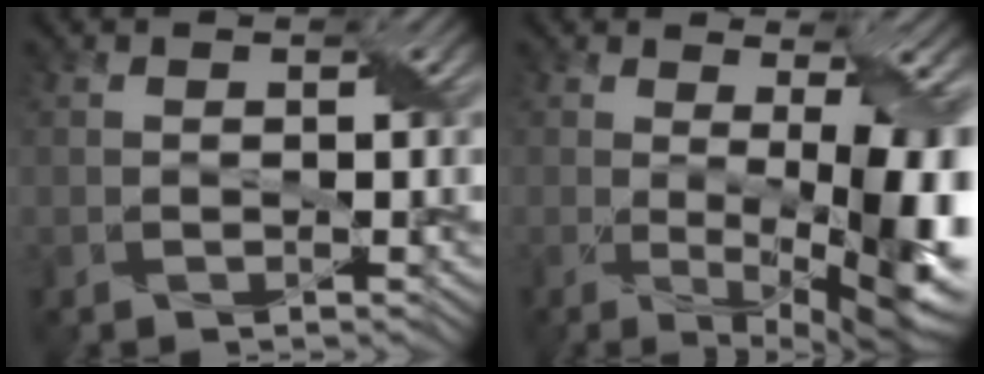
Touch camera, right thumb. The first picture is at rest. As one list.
[{"total": 13.6, "force": [-1.0, 5.1, 12.6], "torque": [-0.161, -0.018, 0.006]}]